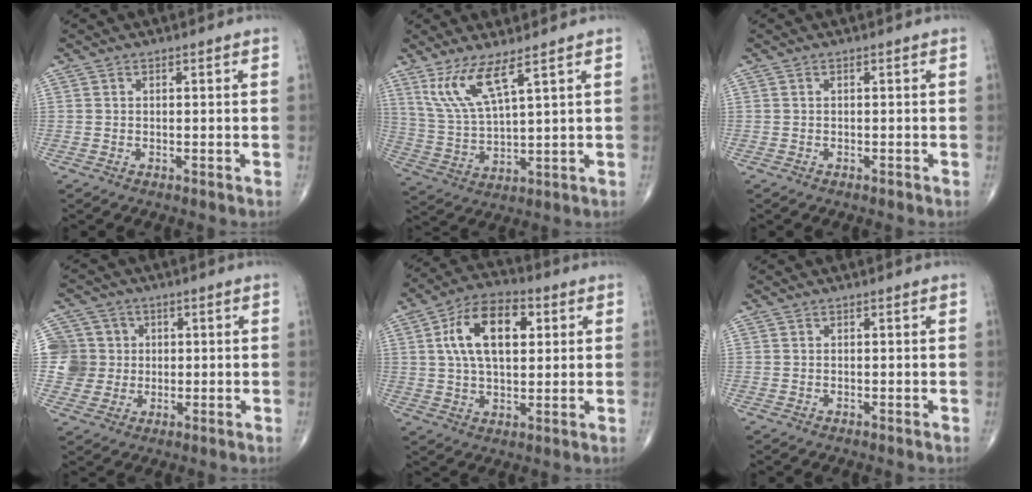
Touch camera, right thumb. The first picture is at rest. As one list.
[{"total": 9.0, "force": [5.5, 1.3, 7.0], "torque": [-0.155, -0.035, 0.122]}, {"total": 0.0}, {"total": 8.1, "force": [0.9, 8.0, 1.1], "torque": [0.010, 0.011, 0.017]}, {"total": 14.1, "force": [3.6, 7.8, 11.2], "torque": [-0.184, 0.009, 0.060]}, {"total": 0.0}]